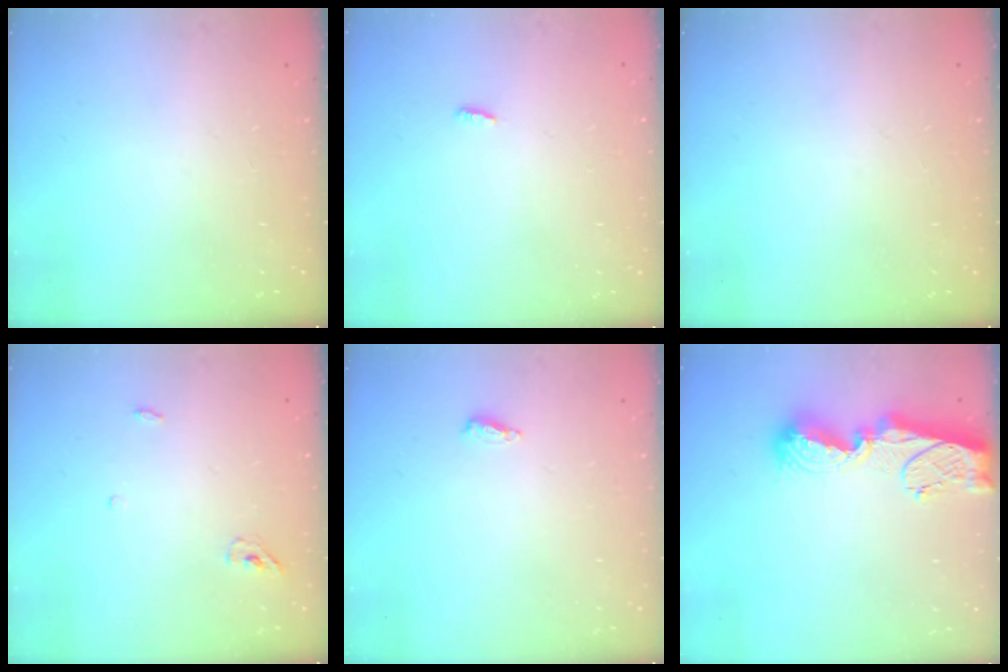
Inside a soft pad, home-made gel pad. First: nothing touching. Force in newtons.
{"total": 2.8, "press": 2.7, "slide": 0.8}
{"total": 0.0}
{"total": 3.7, "press": 3.5, "slide": 1.1}
{"total": 4.6, "press": 4.4, "slide": 1.1}
{"total": 11.5, "press": 11.4, "slide": 1.4}